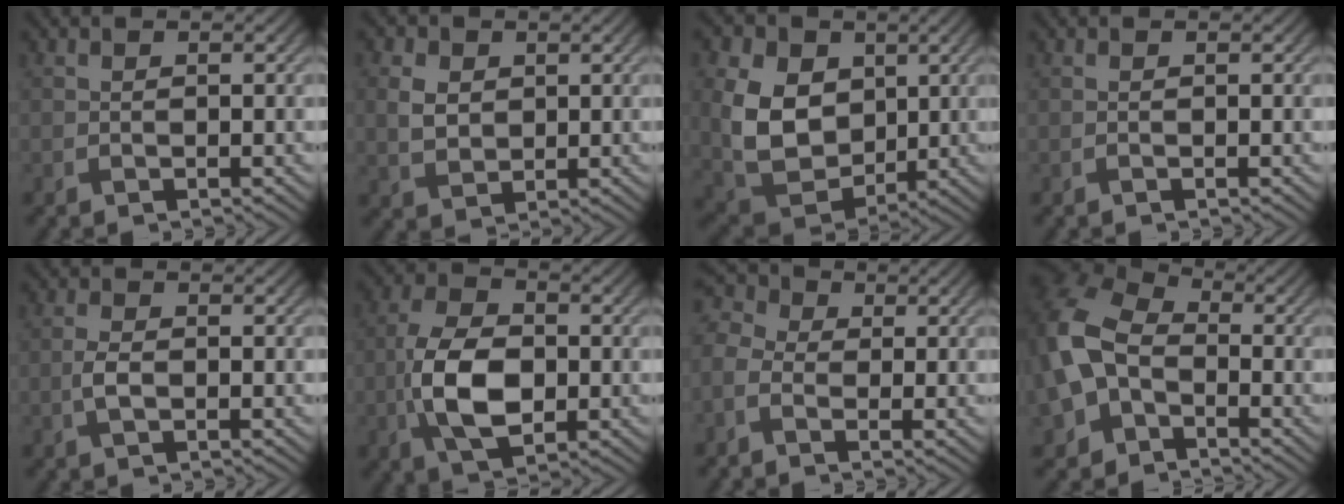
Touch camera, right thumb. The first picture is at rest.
{"total": 4.1, "force": [0.9, 3.2, 2.4], "torque": [-0.063, 0.000, 0.016]}
{"total": 11.6, "force": [1.8, 8.7, 7.5], "torque": [-0.186, -0.003, 0.031]}
{"total": 0.0}
{"total": 2.2, "force": [-0.5, 1.1, 1.9], "torque": [-0.044, 0.001, -0.014]}
{"total": 9.6, "force": [-1.7, 5.6, 7.6], "torque": [-0.167, 0.001, -0.037]}
{"total": 5.3, "force": [-1.5, 3.9, 3.3], "torque": [-0.101, 0.005, -0.047]}
{"total": 12.5, "force": [-2.7, 8.5, 8.7], "torque": [-0.235, -0.010, -0.061]}